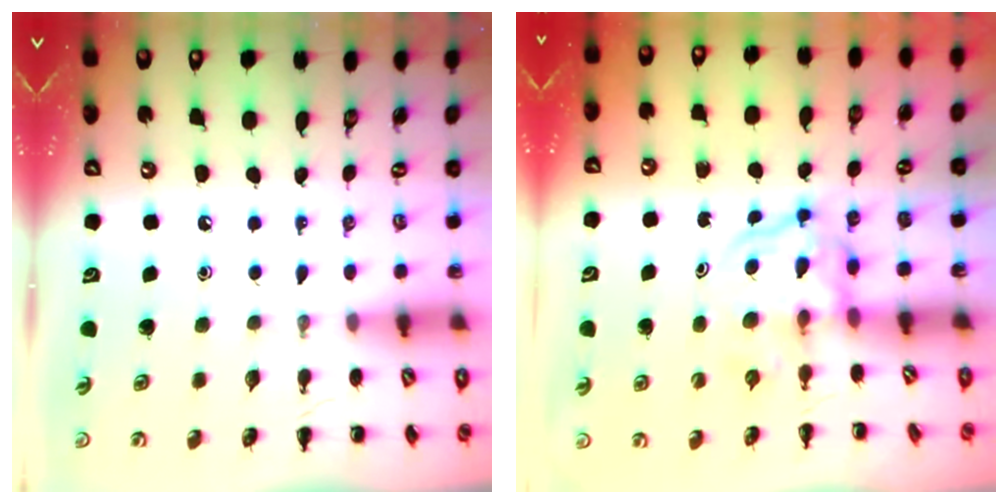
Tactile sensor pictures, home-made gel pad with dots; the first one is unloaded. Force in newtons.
{"total": 3.8, "press": 3.8, "slide": 0.4}